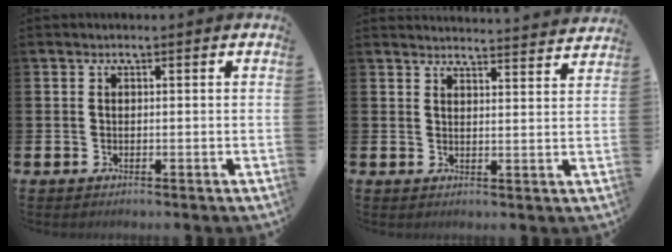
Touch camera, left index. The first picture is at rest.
{"total": 3.8, "force": [3.7, -0.4, 0.0], "torque": [0.004, -0.033, 0.064]}